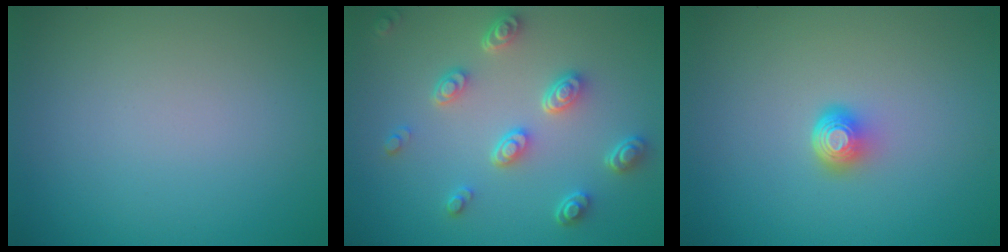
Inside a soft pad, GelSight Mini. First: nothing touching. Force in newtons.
{"total": 4.5, "press": 3.4, "slide": 2.9}
{"total": 2.1, "press": 1.4, "slide": 1.6}